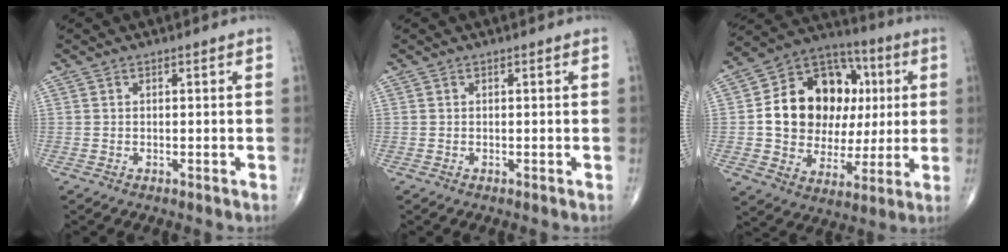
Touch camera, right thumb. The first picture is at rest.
{"total": 0.0}
{"total": 21.5, "force": [2.9, 16.2, 13.8], "torque": [-0.178, 0.022, 0.054]}